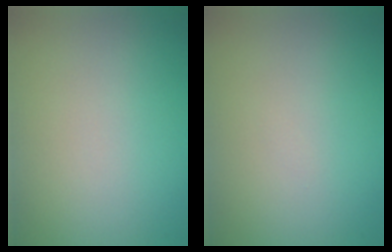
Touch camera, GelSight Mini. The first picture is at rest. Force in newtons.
{"total": 0.0}